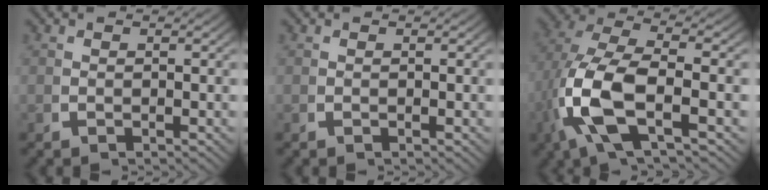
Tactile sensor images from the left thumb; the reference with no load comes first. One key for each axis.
{"total": 0.0}
{"total": 10.4, "fx": -0.6, "fy": 5.4, "fz": 8.8, "tx": -0.219, "ty": -0.031, "tz": 0.002}